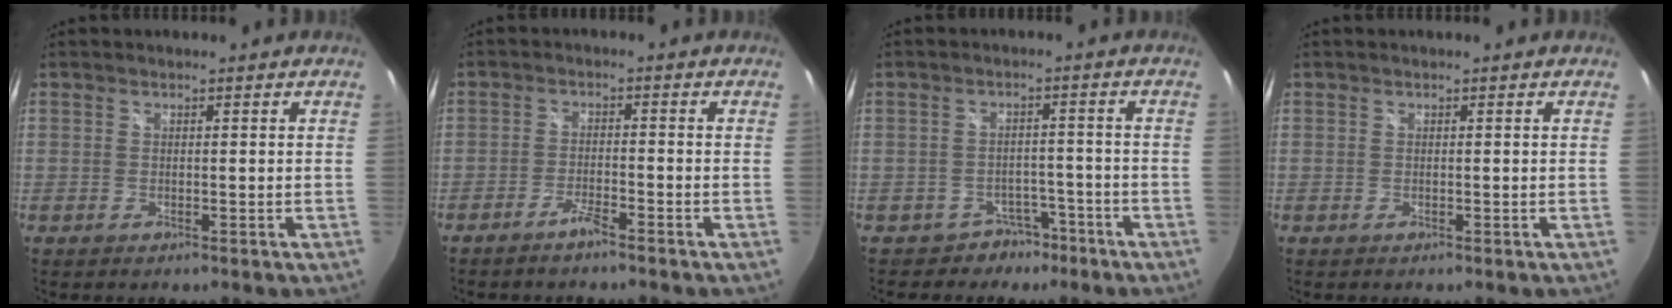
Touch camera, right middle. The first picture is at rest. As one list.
[{"total": 3.2, "force": [-2.7, 0.3, 1.7], "torque": [-0.053, 0.003, -0.052]}, {"total": 4.7, "force": [-3.3, 3.2, 0.0], "torque": [0.003, 0.032, -0.043]}, {"total": 0.0}]